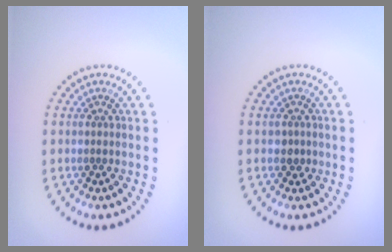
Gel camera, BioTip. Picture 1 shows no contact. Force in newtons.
{"total": 1.0, "press": 0.8, "slide": 0.5}